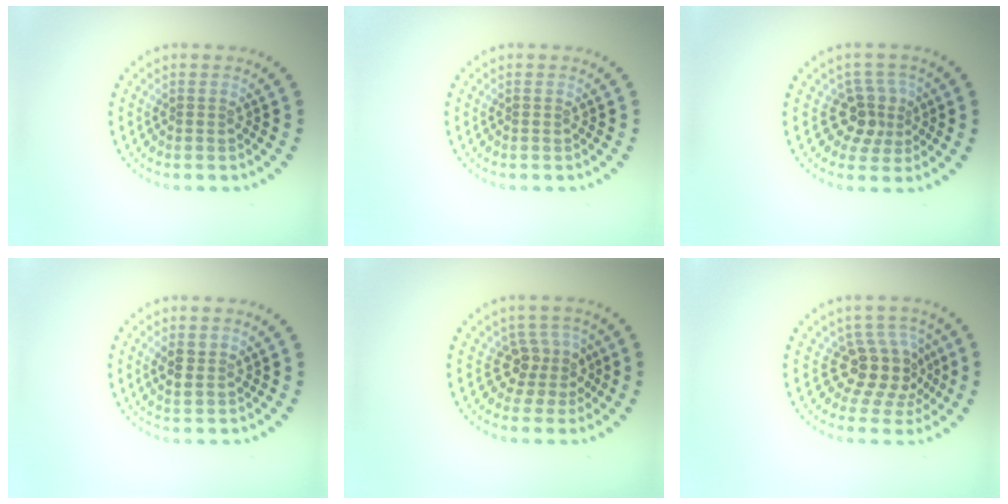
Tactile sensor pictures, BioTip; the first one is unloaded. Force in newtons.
{"total": 0.0}
{"total": 2.9, "press": 2.4, "slide": 1.6}
{"total": 1.8, "press": 1.6, "slide": 0.9}
{"total": 2.7, "press": 2.2, "slide": 1.7}
{"total": 4.1, "press": 3.0, "slide": 2.7}